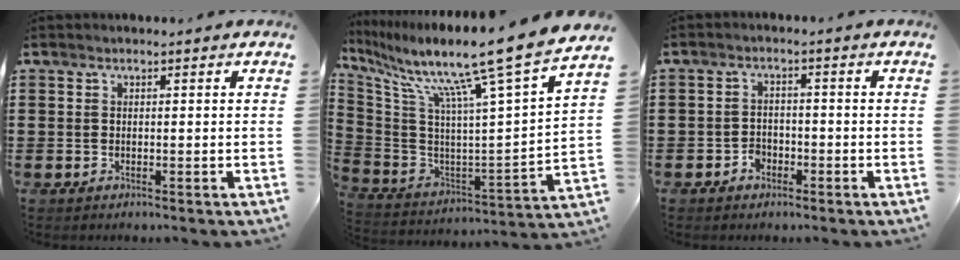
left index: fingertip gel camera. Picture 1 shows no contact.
{"total": 13.3, "force": [10.4, -1.1, 8.2], "torque": [-0.165, -0.086, 0.148]}
{"total": 2.1, "force": [-1.5, 1.3, 0.6], "torque": [-0.018, 0.002, -0.034]}